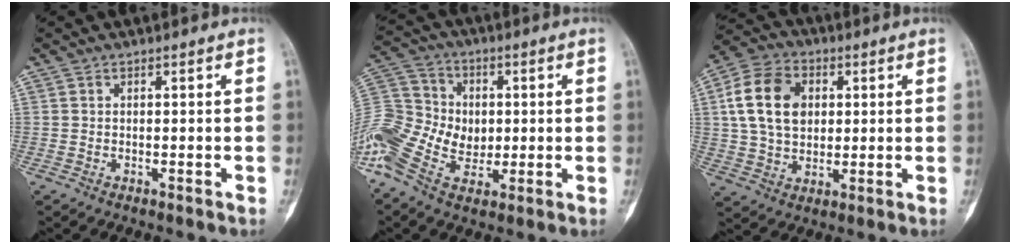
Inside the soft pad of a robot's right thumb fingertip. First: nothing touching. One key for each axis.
{"total": 18.9, "fx": -2.6, "fy": 14.1, "fz": 12.4, "tx": -0.283, "ty": 0.019, "tz": -0.045}
{"total": 13.8, "fx": 3.0, "fy": 9.9, "fz": 9.2, "tx": -0.149, "ty": 0.006, "tz": 0.050}